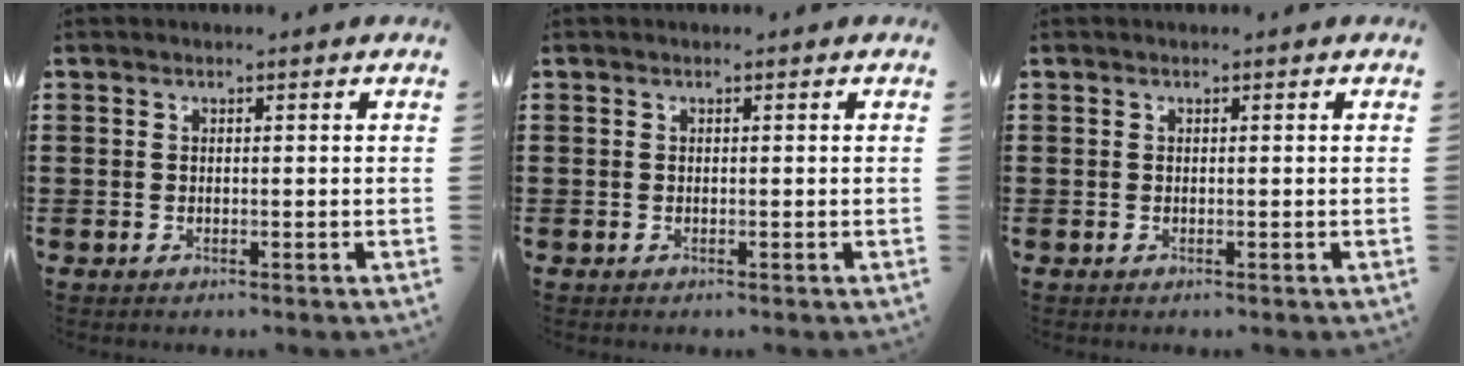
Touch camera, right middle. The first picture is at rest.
{"total": 0.0}
{"total": 0.0}